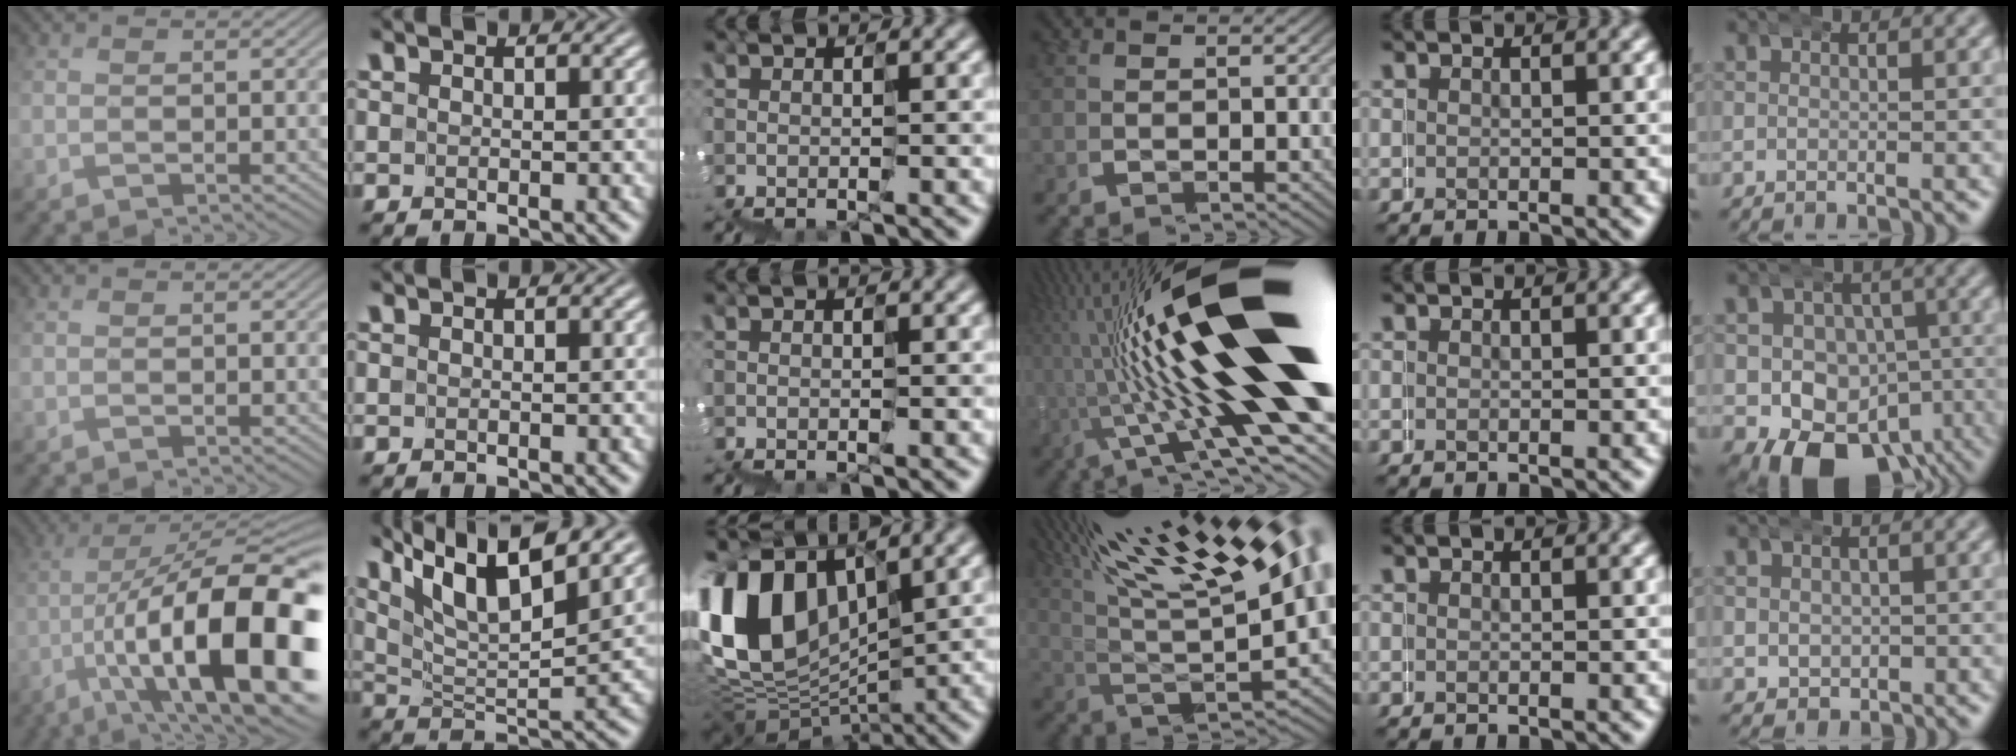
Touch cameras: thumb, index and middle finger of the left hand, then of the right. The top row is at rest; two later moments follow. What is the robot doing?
{"motion": "wrap", "object": "duck tape"}